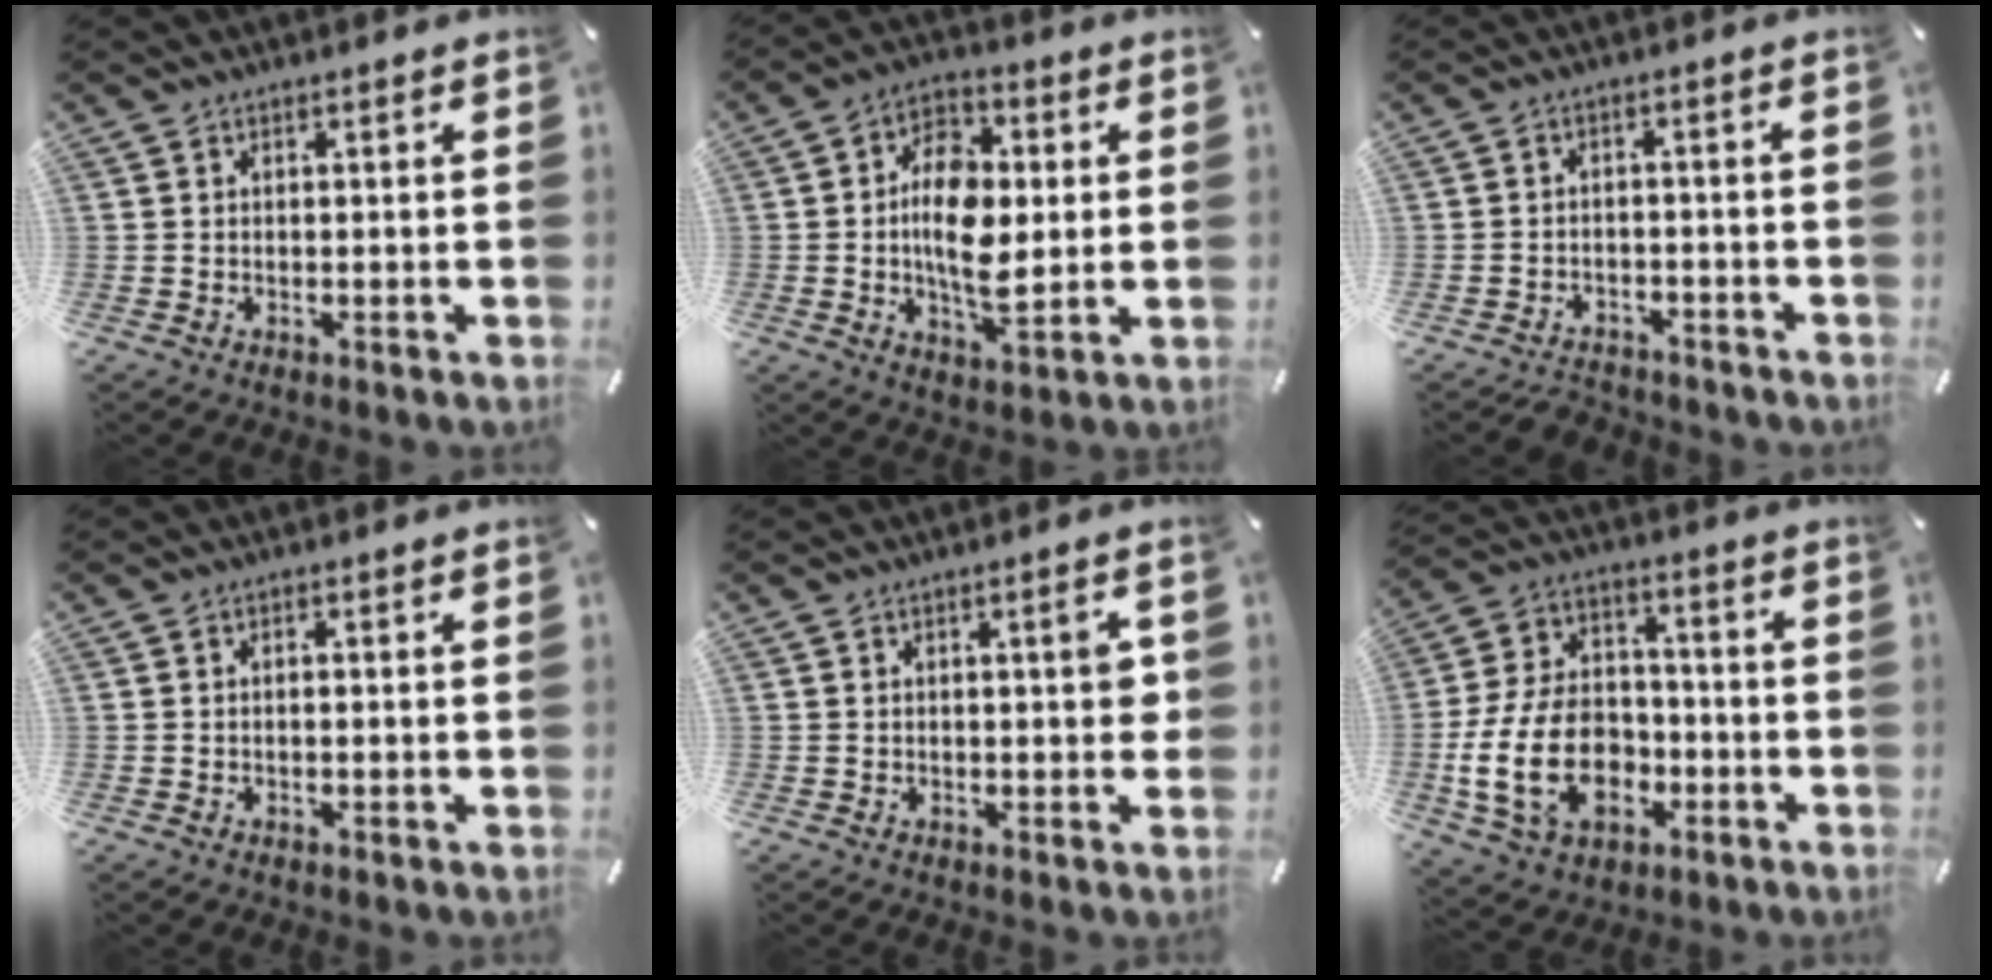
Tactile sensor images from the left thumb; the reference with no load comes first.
{"total": 12.6, "force": [-0.1, 7.7, 10.1], "torque": [-0.181, 0.000, -0.007]}
{"total": 3.3, "force": [-2.8, 1.6, 0.4], "torque": [-0.014, 0.016, -0.058]}
{"total": 0.6, "force": [-0.3, 0.2, 0.4], "torque": [-0.010, -0.003, -0.005]}
{"total": 3.3, "force": [0.5, 1.1, 3.1], "torque": [-0.043, 0.000, 0.003]}
{"total": 18.5, "force": [-5.0, 13.0, 12.2], "torque": [-0.253, 0.030, -0.082]}